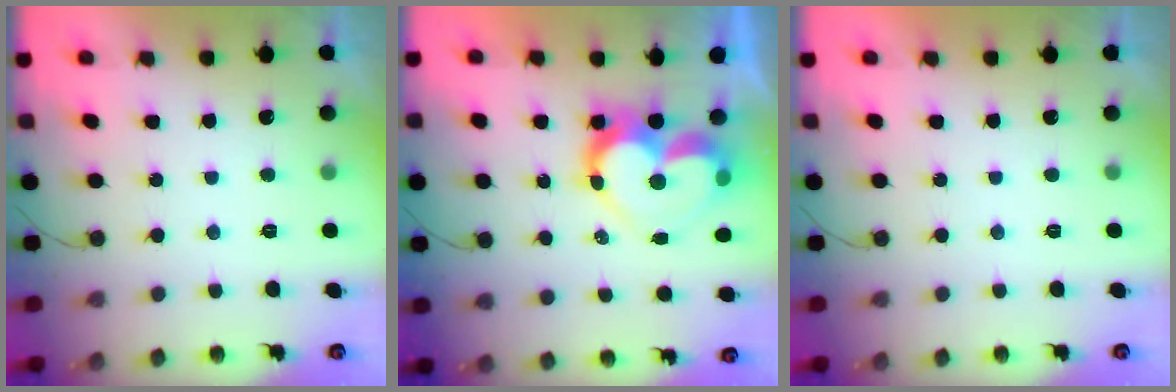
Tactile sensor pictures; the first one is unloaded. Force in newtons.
{"total": 13.0, "press": 12.9, "slide": 1.0}
{"total": 1.7, "press": 1.7, "slide": 0.0}